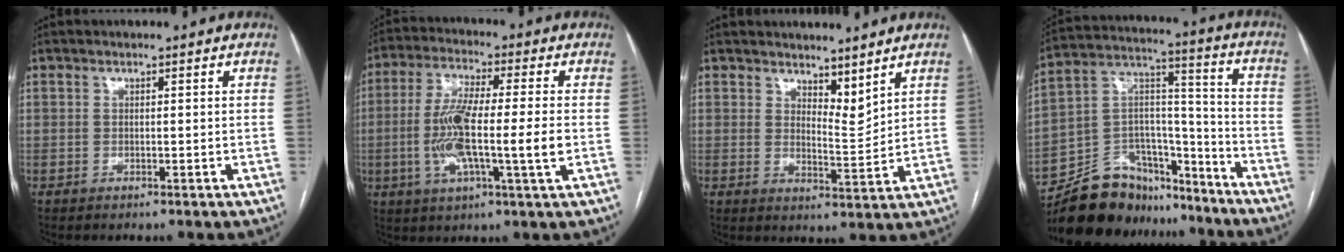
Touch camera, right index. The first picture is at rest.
{"total": 12.5, "force": [-1.6, 0.9, 12.3], "torque": [-0.241, 0.002, -0.032]}
{"total": 4.7, "force": [3.9, 1.4, 2.2], "torque": [-0.037, -0.013, 0.072]}
{"total": 19.3, "force": [-16.8, 7.9, 5.2], "torque": [-0.100, 0.051, -0.274]}